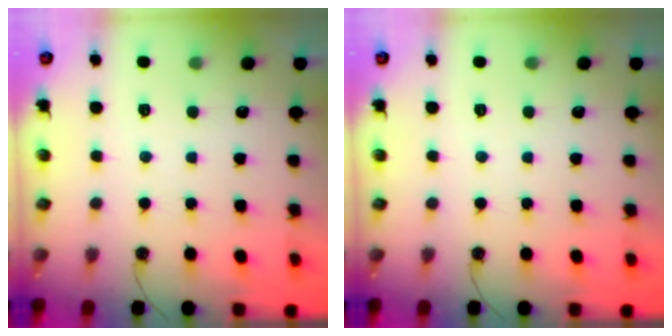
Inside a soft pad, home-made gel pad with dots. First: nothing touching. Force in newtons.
{"total": 0.0}